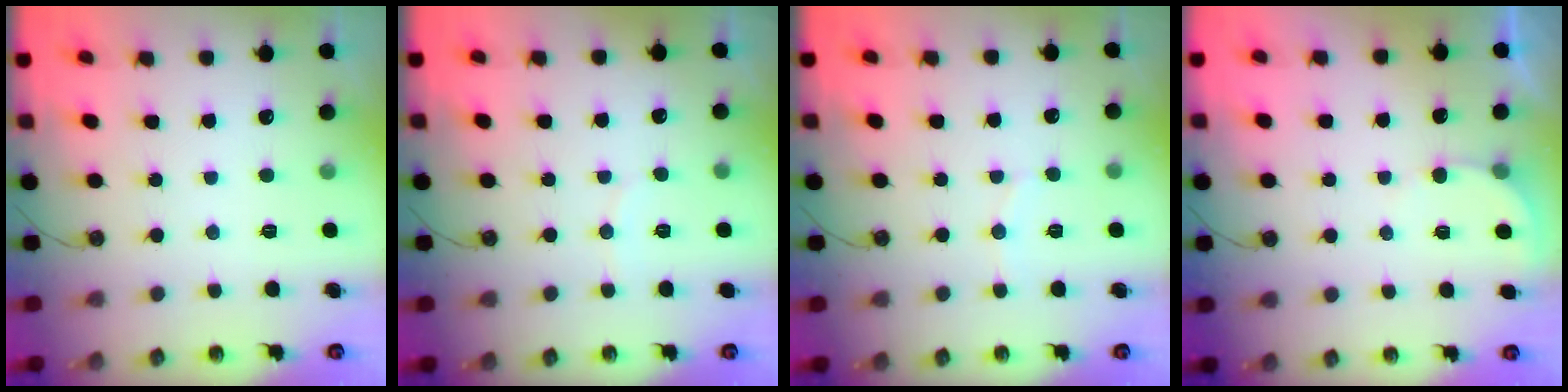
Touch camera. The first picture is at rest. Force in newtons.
{"total": 2.3, "press": 2.3, "slide": 0.3}
{"total": 4.1, "press": 4.0, "slide": 0.4}
{"total": 2.9, "press": 2.9, "slide": 0.3}